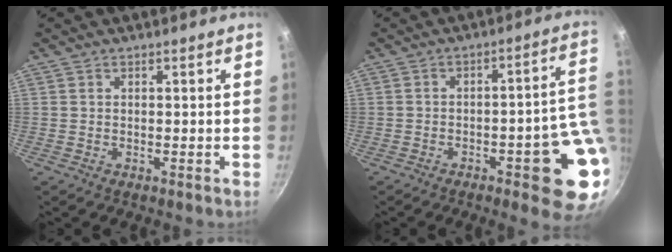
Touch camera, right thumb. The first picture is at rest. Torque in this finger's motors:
{"motor_torque": [2.58, 2.38, 1.96, -0.81, 0.19]}